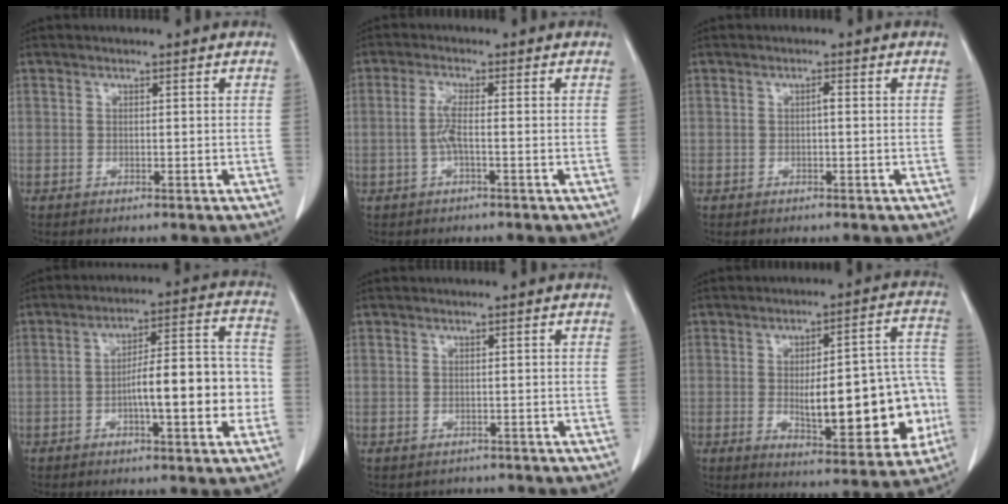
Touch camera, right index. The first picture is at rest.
{"total": 2.9, "force": [-0.6, 0.1, 2.8], "torque": [-0.062, -0.001, -0.013]}
{"total": 0.7, "force": [-0.1, 0.1, 0.7], "torque": [-0.013, 0.002, 0.000]}
{"total": 12.6, "force": [-2.8, 2.7, 12.0], "torque": [-0.177, 0.032, -0.040]}
{"total": 2.2, "force": [-1.8, 1.3, -0.2], "torque": [-0.005, 0.004, -0.026]}
{"total": 18.8, "force": [-3.2, 5.8, 17.6], "torque": [-0.197, 0.032, -0.024]}